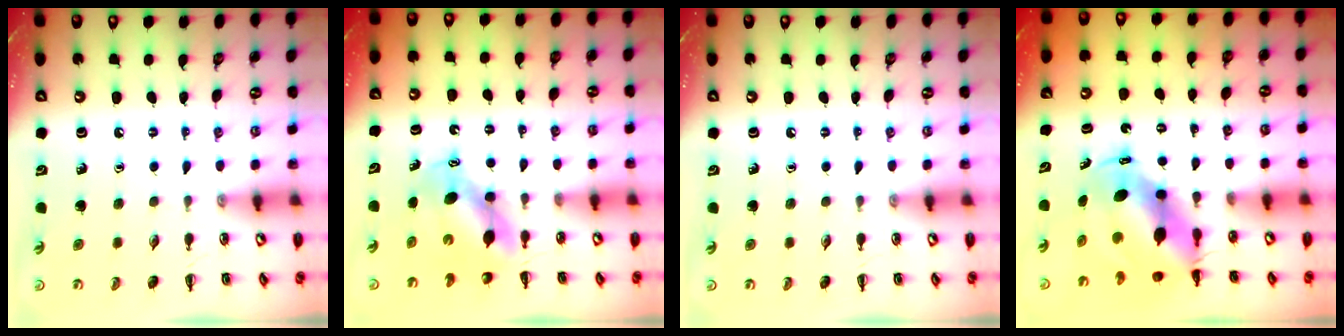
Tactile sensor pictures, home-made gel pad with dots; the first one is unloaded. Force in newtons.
{"total": 7.0, "press": 6.9, "slide": 1.2}
{"total": 0.0}
{"total": 9.2, "press": 9.0, "slide": 2.0}